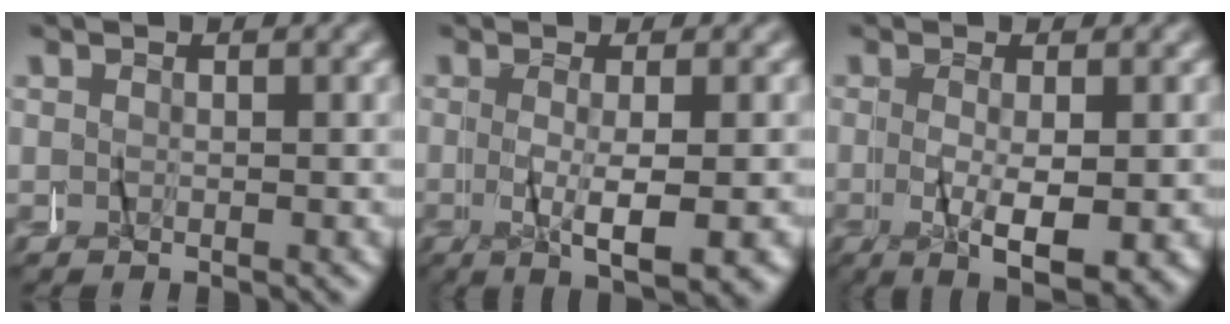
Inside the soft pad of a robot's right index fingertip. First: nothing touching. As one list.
[{"total": 5.2, "force": [-1.6, 0.4, 4.9], "torque": [-0.078, -0.006, -0.019]}, {"total": 6.4, "force": [-2.3, 1.9, 5.7], "torque": [-0.088, -0.018, -0.027]}]